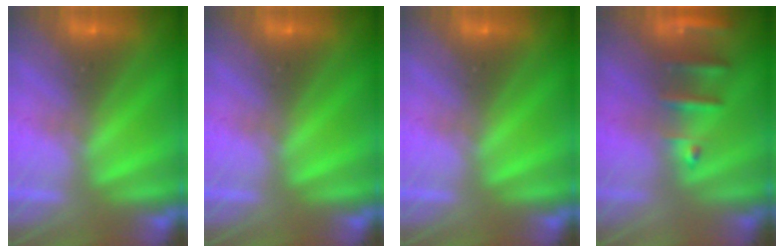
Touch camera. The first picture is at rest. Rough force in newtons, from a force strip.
{"total": 0.0}
{"total": 0.0}
{"total": 2.6}